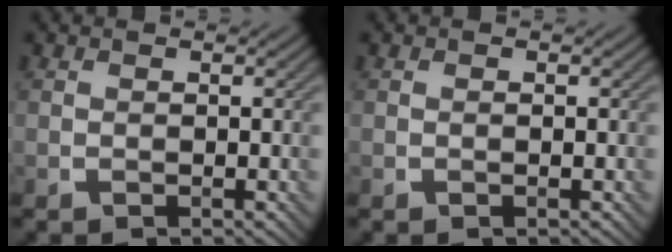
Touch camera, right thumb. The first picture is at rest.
{"total": 0.0}